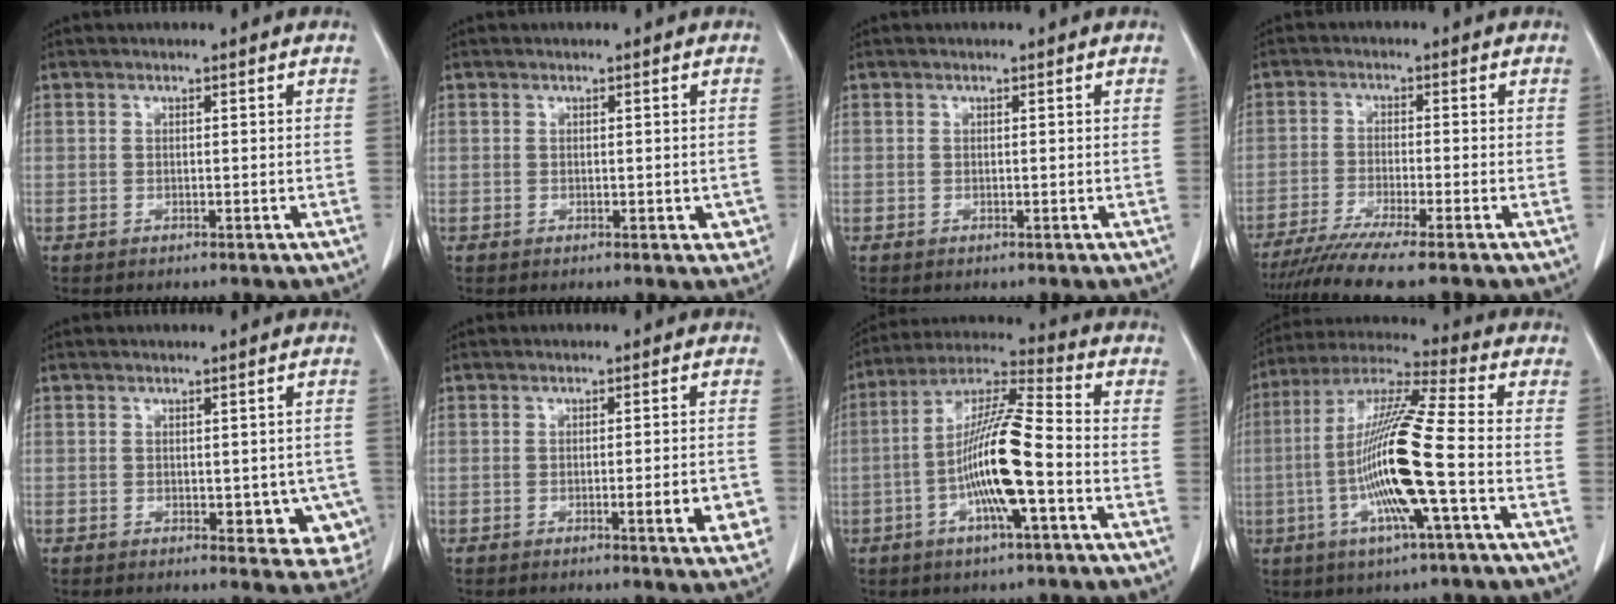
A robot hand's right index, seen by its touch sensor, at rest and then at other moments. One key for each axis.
{"total": 2.4, "fx": -0.5, "fy": 1.3, "fz": 2.0, "tx": -0.013, "ty": 0.005, "tz": -0.001}
{"total": 0.0}
{"total": 8.3, "fx": -6.8, "fy": -1.3, "fz": 4.6, "tx": -0.067, "ty": -0.029, "tz": -0.114}
{"total": 7.9, "fx": -2.2, "fy": 4.1, "fz": 6.4, "tx": -0.048, "ty": 0.004, "tz": -0.022}
{"total": 5.6, "fx": -1.8, "fy": 0.7, "fz": 5.3, "tx": -0.062, "ty": -0.005, "tz": -0.022}
{"total": 13.8, "fx": -3.6, "fy": 1.2, "fz": 13.2, "tx": -0.254, "ty": 0.007, "tz": -0.070}
{"total": 15.8, "fx": -3.5, "fy": -0.1, "fz": 15.4, "tx": -0.305, "ty": -0.004, "tz": -0.077}